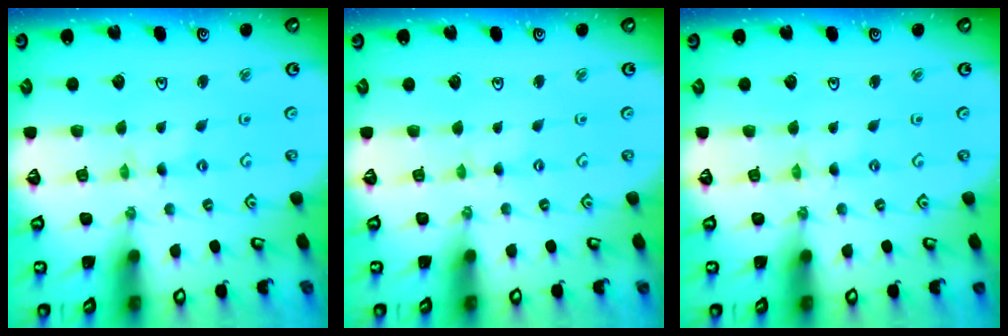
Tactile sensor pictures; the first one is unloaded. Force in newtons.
{"total": 0.8, "press": 0.8, "slide": 0.2}
{"total": 0.0}